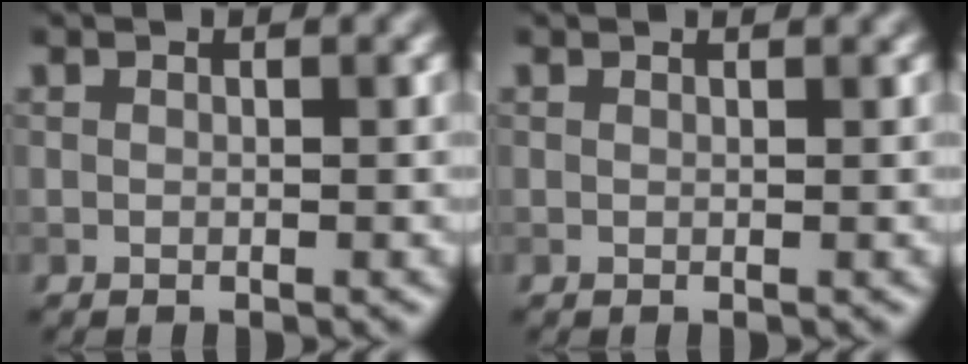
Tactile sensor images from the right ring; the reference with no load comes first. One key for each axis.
{"total": 0.9, "fx": 0.8, "fy": 0.1, "fz": 0.3, "tx": -0.004, "ty": -0.002, "tz": 0.005}